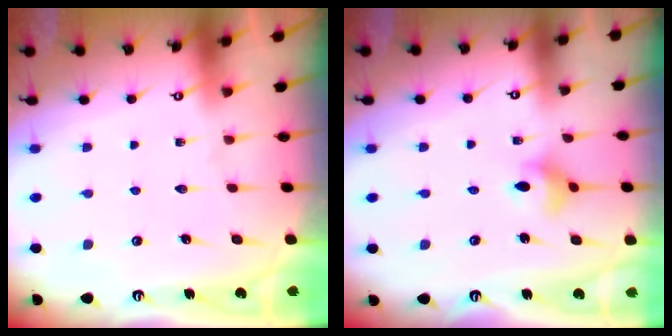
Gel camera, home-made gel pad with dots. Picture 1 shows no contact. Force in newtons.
{"total": 5.1, "press": 4.7, "slide": 1.8}